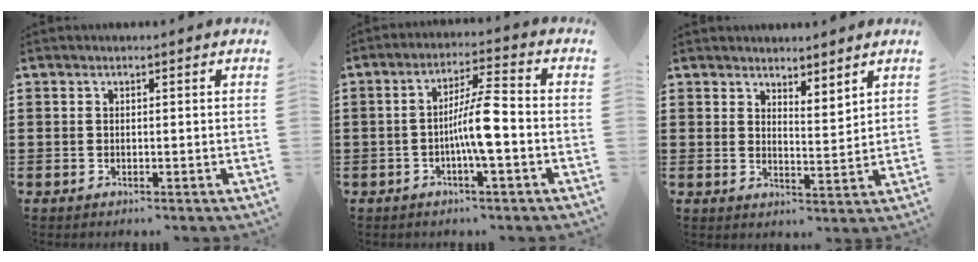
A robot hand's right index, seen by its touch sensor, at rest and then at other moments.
{"total": 7.4, "force": [-1.8, 1.1, 7.2], "torque": [-0.137, 0.000, -0.038]}
{"total": 2.9, "force": [2.9, 0.3, -0.1], "torque": [-0.007, -0.006, 0.057]}